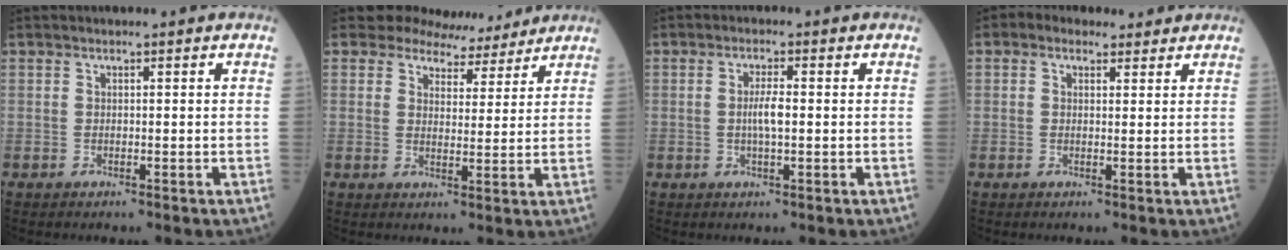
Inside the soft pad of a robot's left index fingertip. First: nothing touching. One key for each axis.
{"total": 9.1, "fx": 8.5, "fy": 3.2, "fz": 0.8, "tx": 0.004, "ty": 0.004, "tz": 0.105}
{"total": 3.1, "fx": -0.7, "fy": 0.5, "fz": 3.0, "tx": -0.056, "ty": -0.003, "tz": -0.018}
{"total": 3.4, "fx": 1.9, "fy": 2.5, "fz": 1.4, "tx": -0.025, "ty": 0.027, "tz": 0.028}